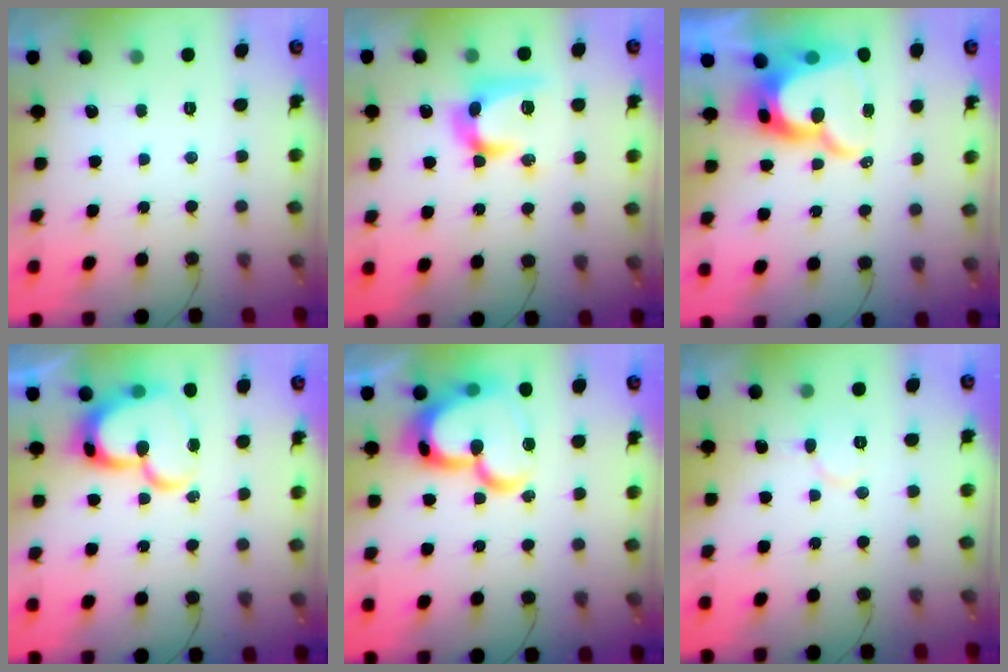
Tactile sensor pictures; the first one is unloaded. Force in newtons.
{"total": 11.8, "press": 11.8, "slide": 0.4}
{"total": 17.8, "press": 17.7, "slide": 1.7}
{"total": 18.9, "press": 18.8, "slide": 1.5}
{"total": 24.5, "press": 24.4, "slide": 2.8}
{"total": 3.8, "press": 3.8, "slide": 0.5}